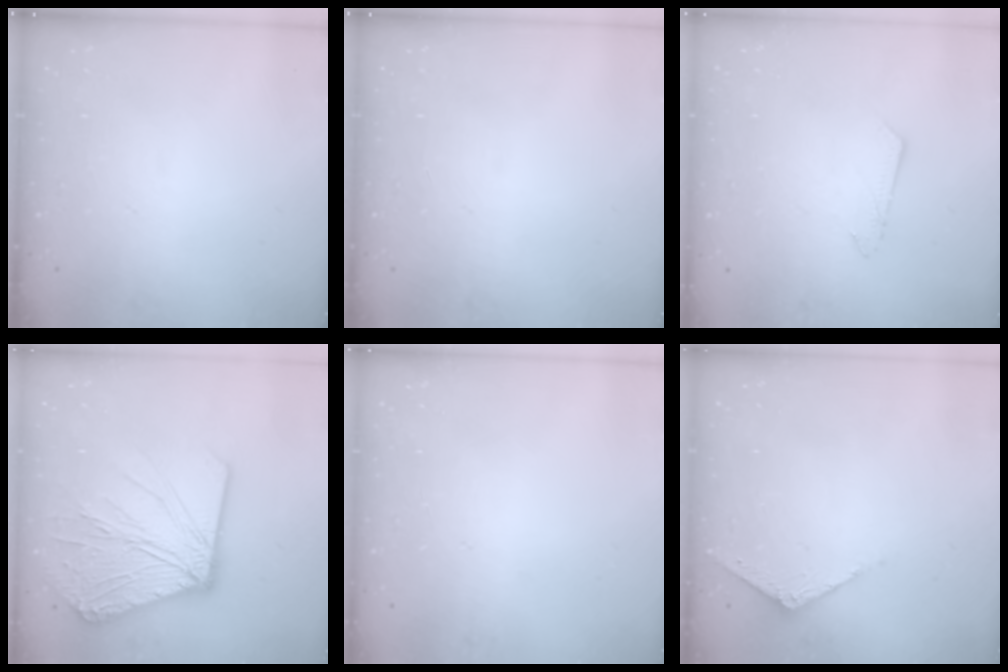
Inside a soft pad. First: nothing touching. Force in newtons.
{"total": 0.0}
{"total": 2.4, "press": 2.4, "slide": 0.3}
{"total": 21.6, "press": 21.4, "slide": 2.7}
{"total": 0.0}
{"total": 5.8, "press": 5.8, "slide": 0.7}